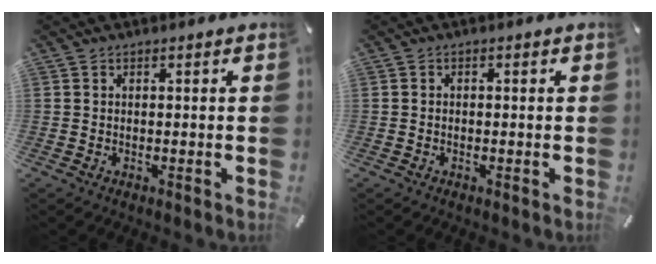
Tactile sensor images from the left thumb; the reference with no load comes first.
{"total": 0.7, "force": [-0.4, 0.4, 0.4], "torque": [-0.007, 0.001, -0.009]}